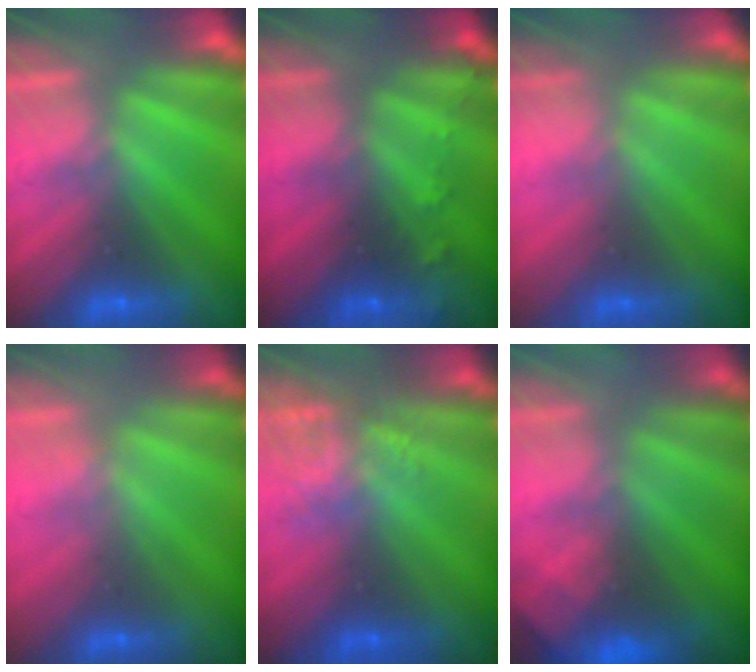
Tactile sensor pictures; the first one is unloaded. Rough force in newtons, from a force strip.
{"total": 5.8}
{"total": 2.4}
{"total": 2.0}
{"total": 3.7}
{"total": 9.3}